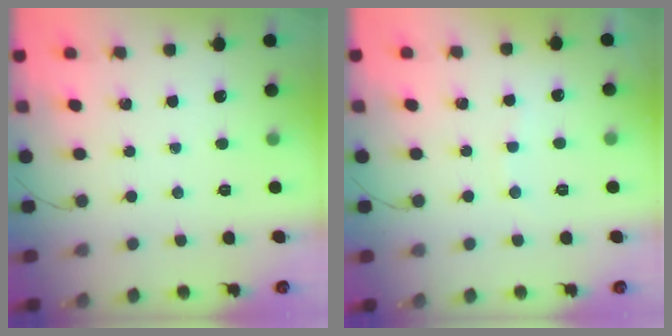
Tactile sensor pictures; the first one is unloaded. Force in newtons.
{"total": 4.6, "press": 4.5, "slide": 0.7}